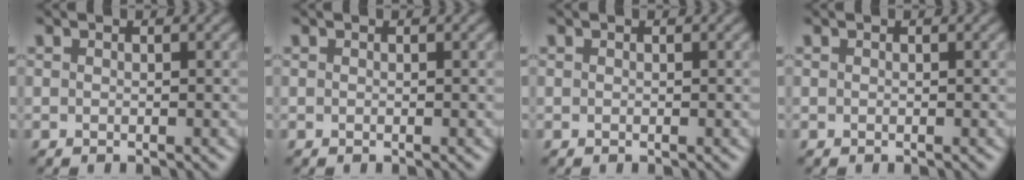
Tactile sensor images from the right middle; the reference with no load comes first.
{"total": 0.0}
{"total": 0.0}
{"total": 0.0}